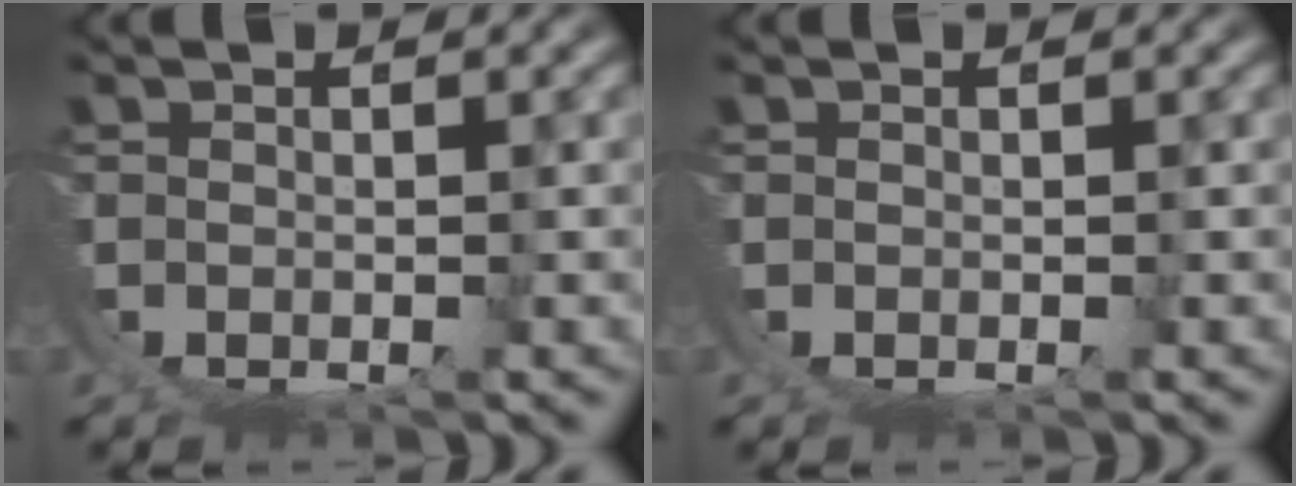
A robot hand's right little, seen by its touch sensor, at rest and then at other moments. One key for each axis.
{"total": 0.0}